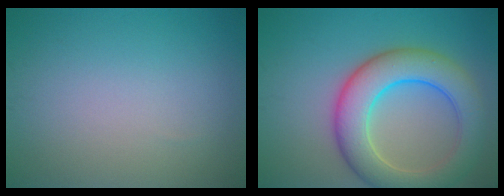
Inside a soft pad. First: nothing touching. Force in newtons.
{"total": 8.3, "press": 8.3, "slide": 0.5}